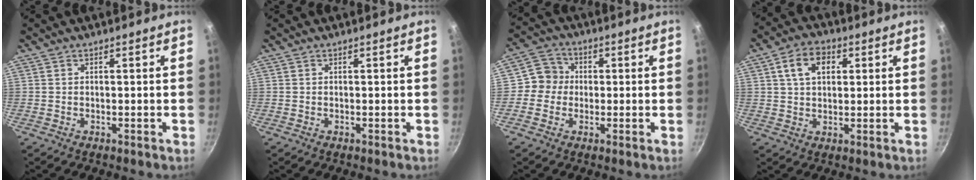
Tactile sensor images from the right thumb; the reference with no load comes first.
{"total": 0.0}
{"total": 5.7, "force": [-0.3, 5.5, 1.6], "torque": [0.007, 0.013, -0.023]}
{"total": 7.9, "force": [2.5, 5.3, 5.2], "torque": [-0.068, 0.007, 0.037]}